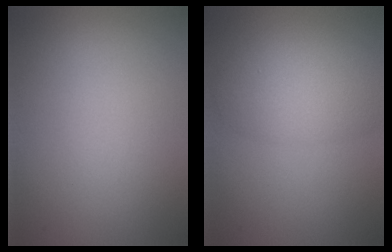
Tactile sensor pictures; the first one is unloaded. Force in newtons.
{"total": 4.3, "press": 4.2, "slide": 0.2}